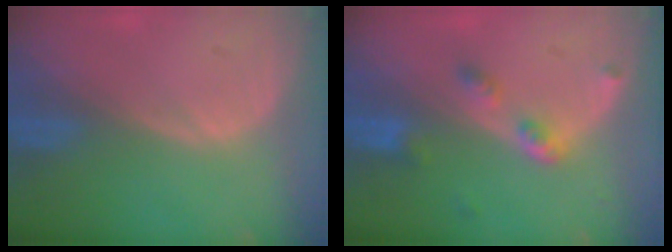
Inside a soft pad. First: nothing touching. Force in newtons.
{"total": 4.3, "press": 4.0, "slide": 1.6}